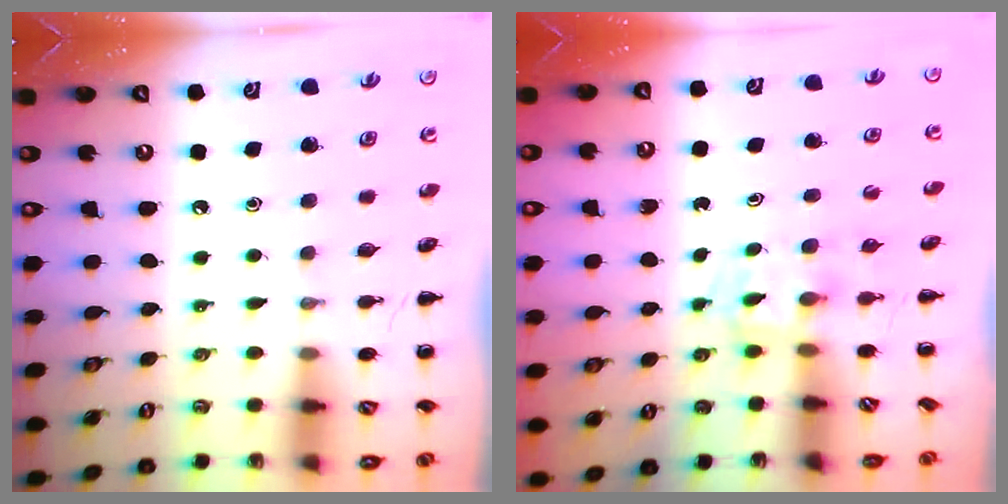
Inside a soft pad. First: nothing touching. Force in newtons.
{"total": 2.4, "press": 2.2, "slide": 1.0}